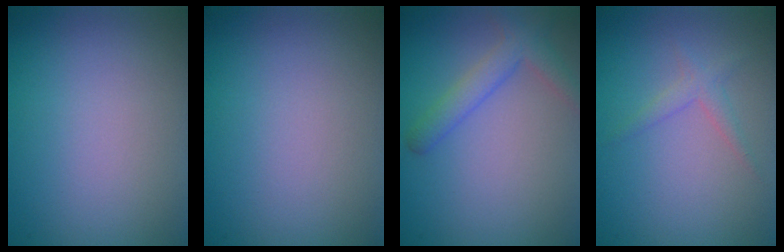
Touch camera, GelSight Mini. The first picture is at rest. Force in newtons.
{"total": 0.0}
{"total": 2.3, "press": 2.3, "slide": 0.2}
{"total": 1.3, "press": 1.3, "slide": 0.1}